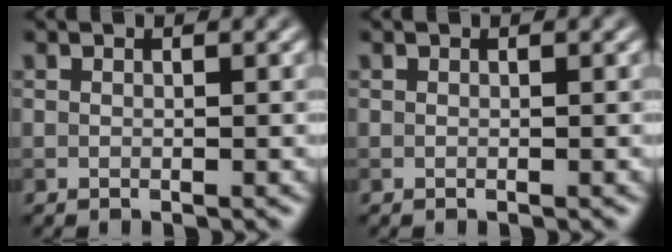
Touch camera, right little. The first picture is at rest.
{"total": 0.0}